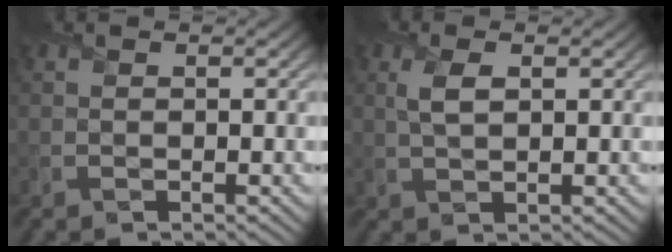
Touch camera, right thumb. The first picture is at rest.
{"total": 2.7, "force": [0.9, 1.2, 2.3], "torque": [-0.056, 0.001, 0.020]}